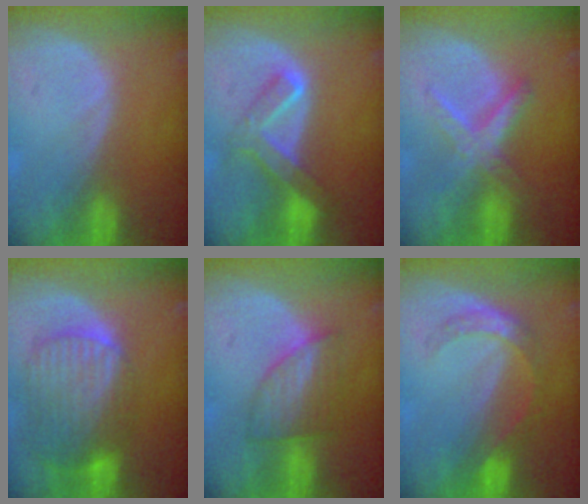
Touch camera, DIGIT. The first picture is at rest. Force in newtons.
{"total": 6.5, "press": 5.9, "slide": 2.6}
{"total": 5.6, "press": 5.6, "slide": 0.0}
{"total": 10.4, "press": 8.8, "slide": 5.6}
{"total": 5.9, "press": 5.7, "slide": 1.5}
{"total": 5.4, "press": 4.7, "slide": 2.5}